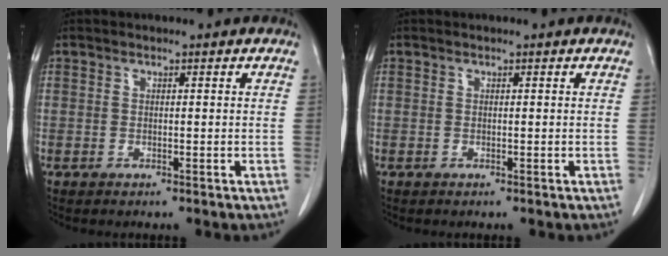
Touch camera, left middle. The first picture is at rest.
{"total": 0.0}